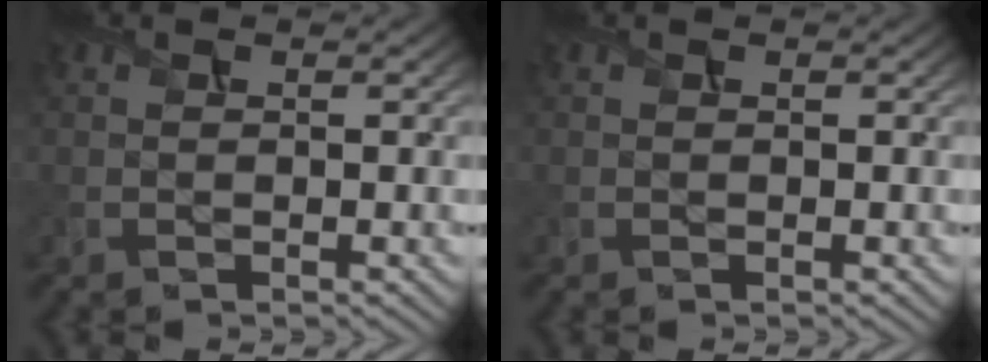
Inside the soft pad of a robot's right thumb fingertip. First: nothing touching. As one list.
[{"total": 0.0}]